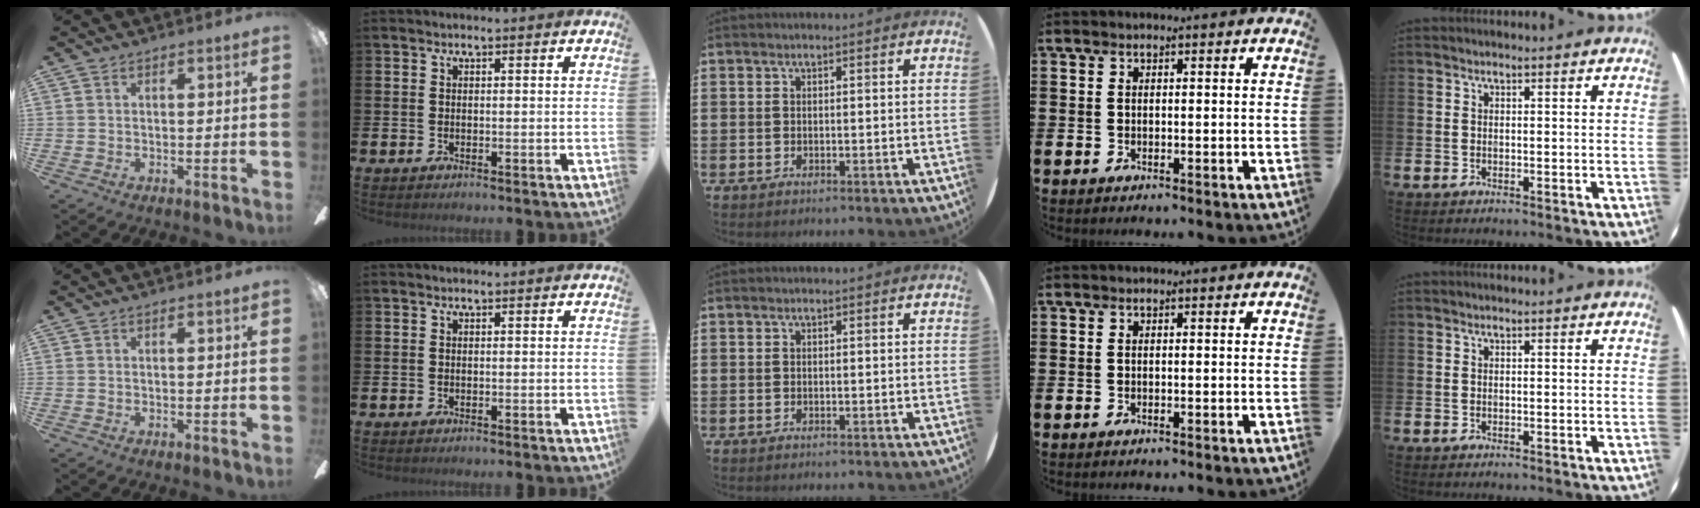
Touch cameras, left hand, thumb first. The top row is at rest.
{}